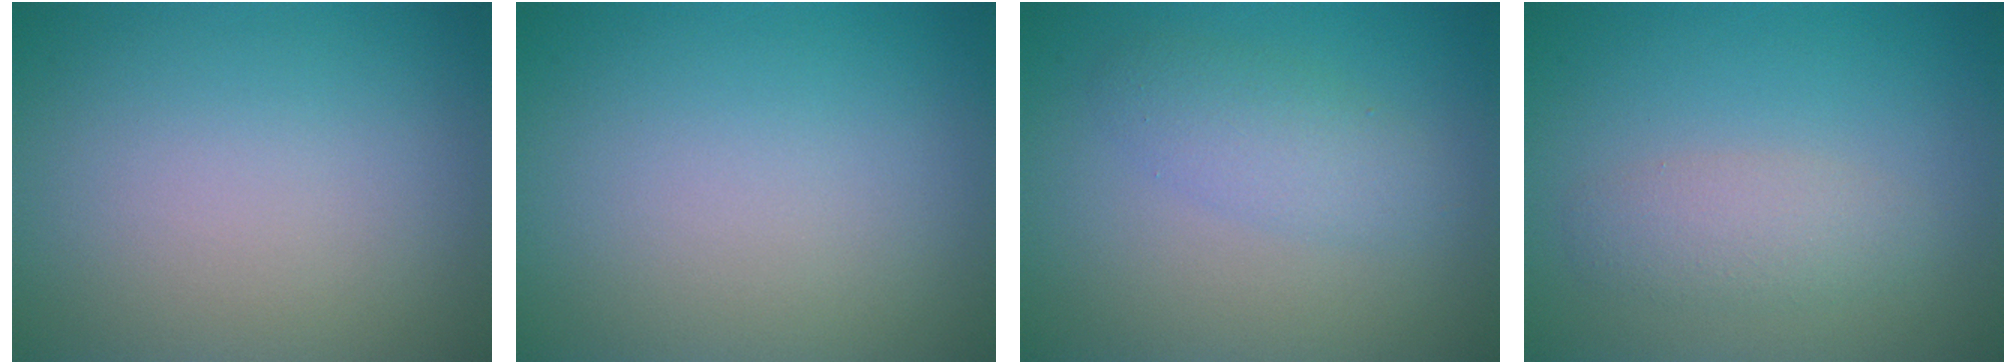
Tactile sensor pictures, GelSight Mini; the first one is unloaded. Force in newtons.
{"total": 0.0}
{"total": 2.4, "press": 2.4, "slide": 0.1}
{"total": 2.3, "press": 2.3, "slide": 0.1}